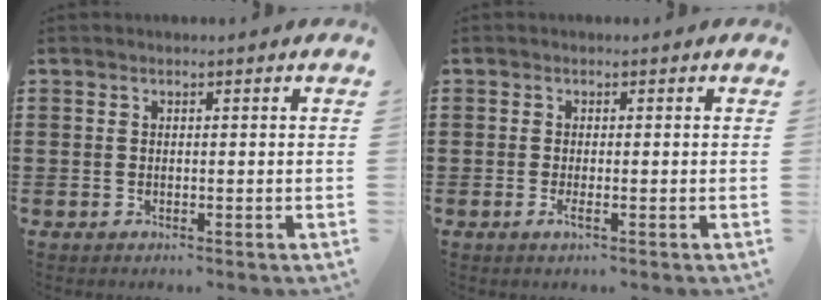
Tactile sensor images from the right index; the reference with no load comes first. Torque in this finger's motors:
{"motor_torque": [-0.88, 0.95, -0.19, -0.12]}